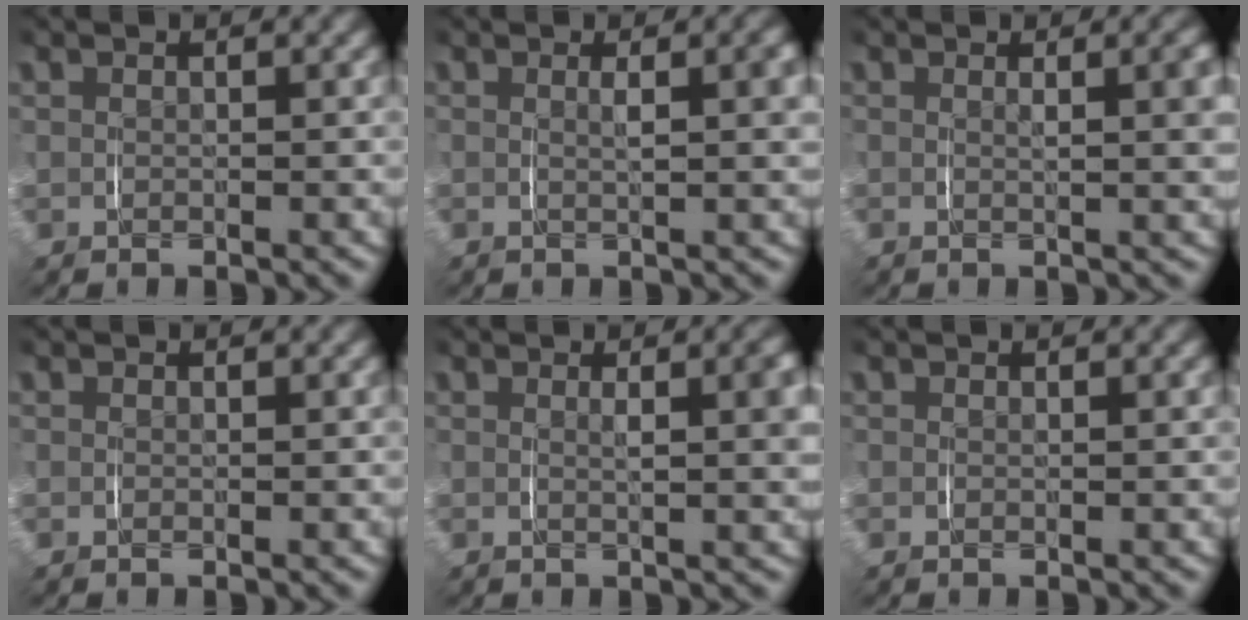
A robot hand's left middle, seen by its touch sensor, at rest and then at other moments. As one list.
[{"total": 1.8, "force": [0.2, 0.1, 1.8], "torque": [-0.023, -0.002, 0.002]}, {"total": 2.0, "force": [0.5, 0.1, 1.9], "torque": [-0.017, -0.001, 0.006]}, {"total": 0.0}, {"total": 2.7, "force": [0.5, 0.4, 2.6], "torque": [-0.025, 0.000, 0.006]}, {"total": 0.0}]